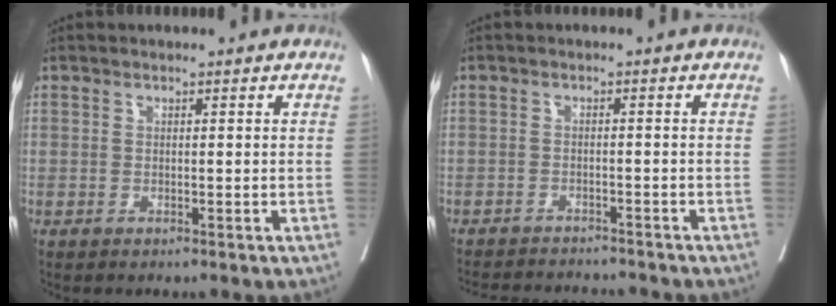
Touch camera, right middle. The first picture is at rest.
{"total": 10.1, "force": [-9.7, 0.7, 2.7], "torque": [-0.042, -0.007, -0.137]}